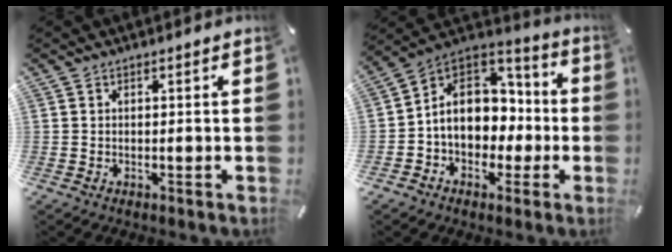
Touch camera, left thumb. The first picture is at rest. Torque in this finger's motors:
{"motor_torque": [0.56, 0.74, 1.01, 0.90, 0.35]}